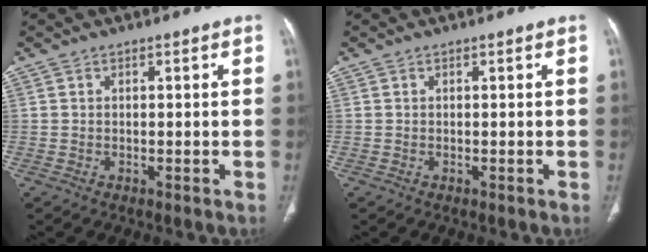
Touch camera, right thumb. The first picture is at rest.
{"total": 0.0}